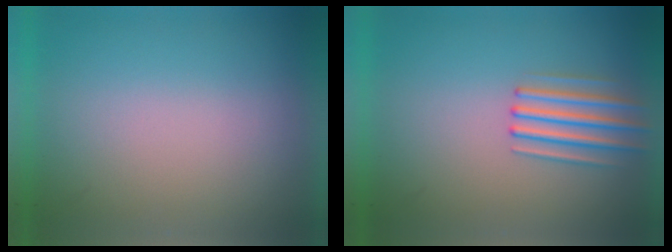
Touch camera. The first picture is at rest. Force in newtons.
{"total": 2.6}